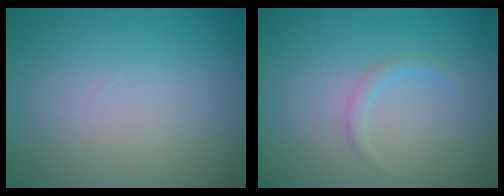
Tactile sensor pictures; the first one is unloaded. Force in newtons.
{"total": 1.0, "press": 1.0, "slide": 0.0}